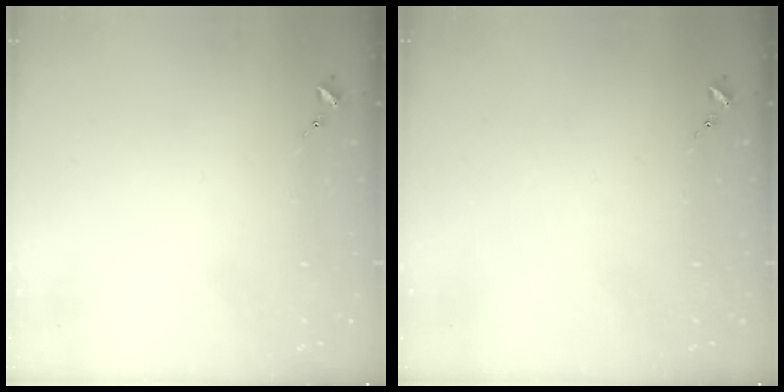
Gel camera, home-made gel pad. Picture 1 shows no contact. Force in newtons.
{"total": 0.0}